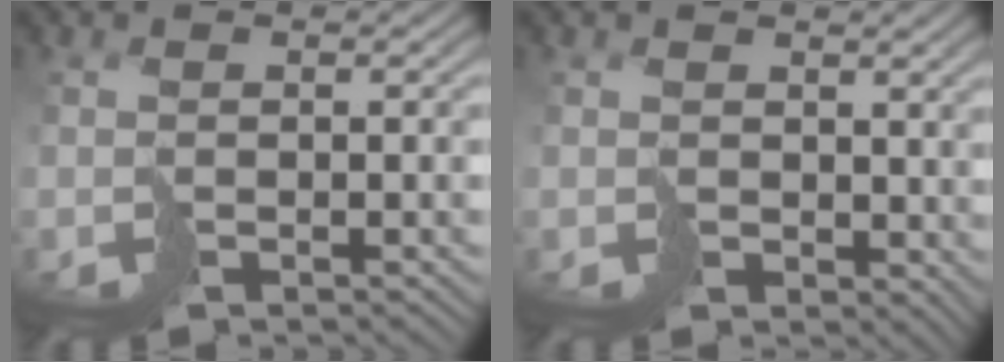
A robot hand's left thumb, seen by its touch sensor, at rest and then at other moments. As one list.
[{"total": 2.8, "force": [1.3, 2.0, 1.5], "torque": [-0.036, -0.007, 0.024]}]